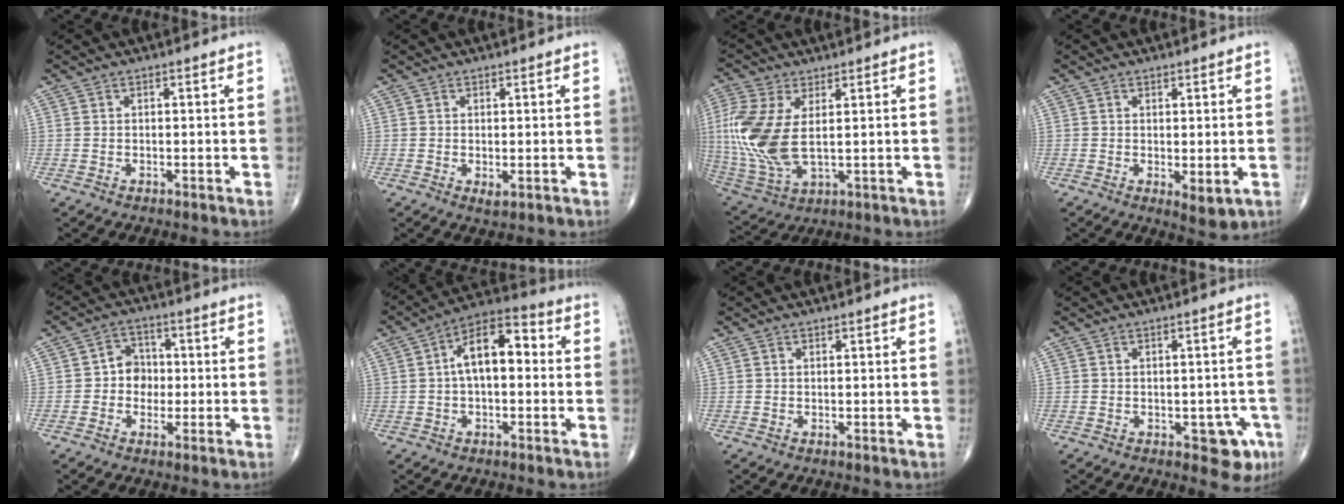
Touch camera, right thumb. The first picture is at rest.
{"total": 1.5, "force": [-0.2, 0.7, 1.3], "torque": [-0.021, -0.006, 0.000]}
{"total": 14.3, "force": [1.7, 7.1, 12.3], "torque": [-0.296, -0.009, 0.044]}
{"total": 3.5, "force": [-0.4, 1.5, 3.1], "torque": [-0.041, -0.013, 0.000]}
{"total": 5.5, "force": [-0.3, 4.8, 2.7], "torque": [-0.006, 0.012, -0.016]}
{"total": 11.5, "force": [0.9, 6.0, 9.7], "torque": [-0.147, 0.038, 0.003]}
{"total": 0.0}
{"total": 5.4, "force": [-2.1, 3.1, 3.9], "torque": [-0.012, 0.003, -0.021]}